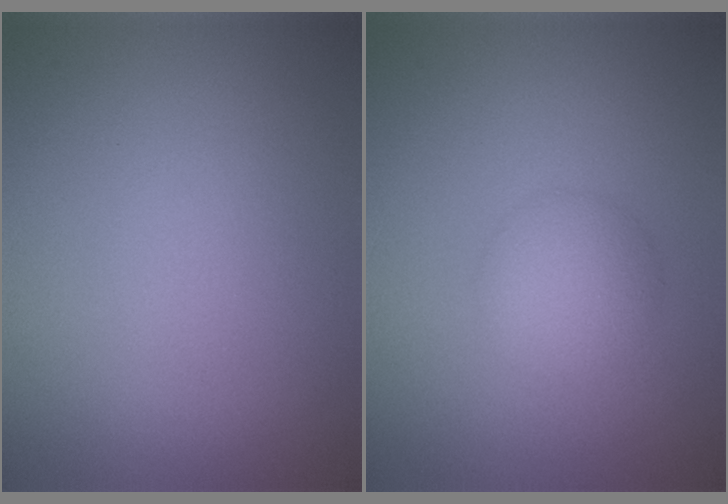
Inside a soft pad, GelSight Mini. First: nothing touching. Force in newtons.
{"total": 2.8, "press": 2.8, "slide": 0.1}